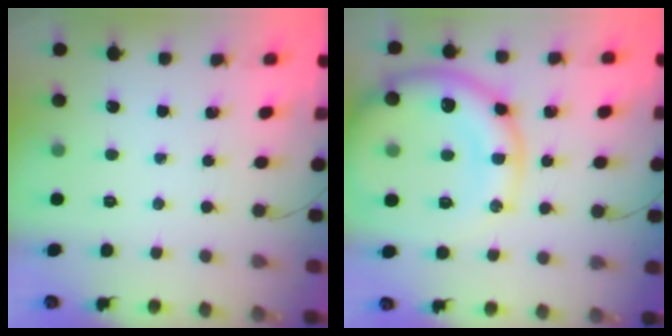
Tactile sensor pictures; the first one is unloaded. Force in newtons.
{"total": 19.0, "press": 18.7, "slide": 3.1}